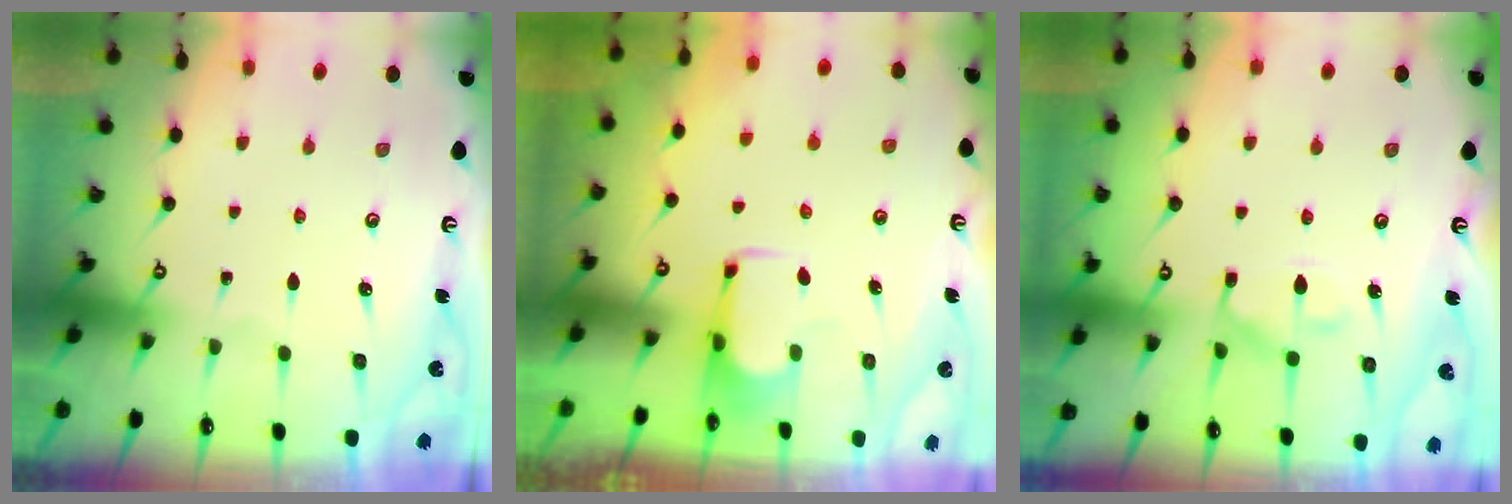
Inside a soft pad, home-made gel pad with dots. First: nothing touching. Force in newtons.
{"total": 3.7, "press": 3.6, "slide": 0.7}
{"total": 11.6, "press": 11.5, "slide": 1.2}